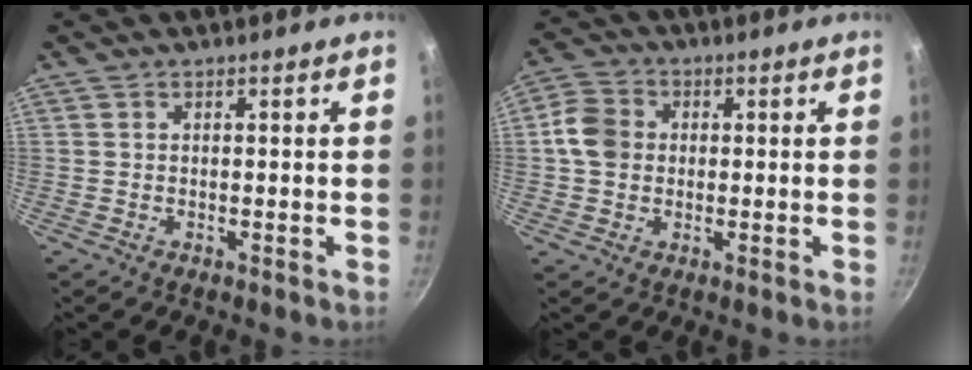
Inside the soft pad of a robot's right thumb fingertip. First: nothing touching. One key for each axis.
{"total": 6.9, "fx": 0.3, "fy": 5.9, "fz": 3.7, "tx": -0.051, "ty": 0.011, "tz": -0.010}